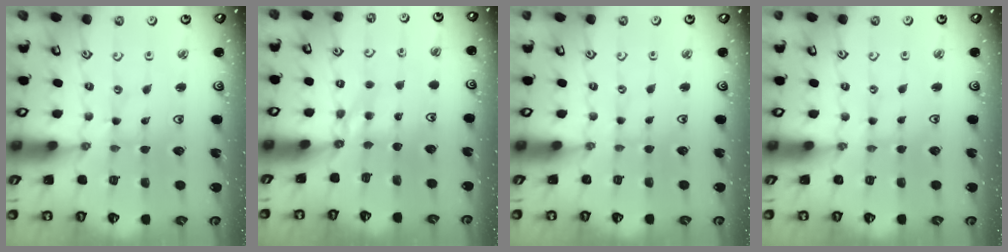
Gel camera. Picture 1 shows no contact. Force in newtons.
{"total": 5.9, "press": 5.9, "slide": 0.2}
{"total": 0.8, "press": 0.8, "slide": 0.1}
{"total": 0.6, "press": 0.6, "slide": 0.1}